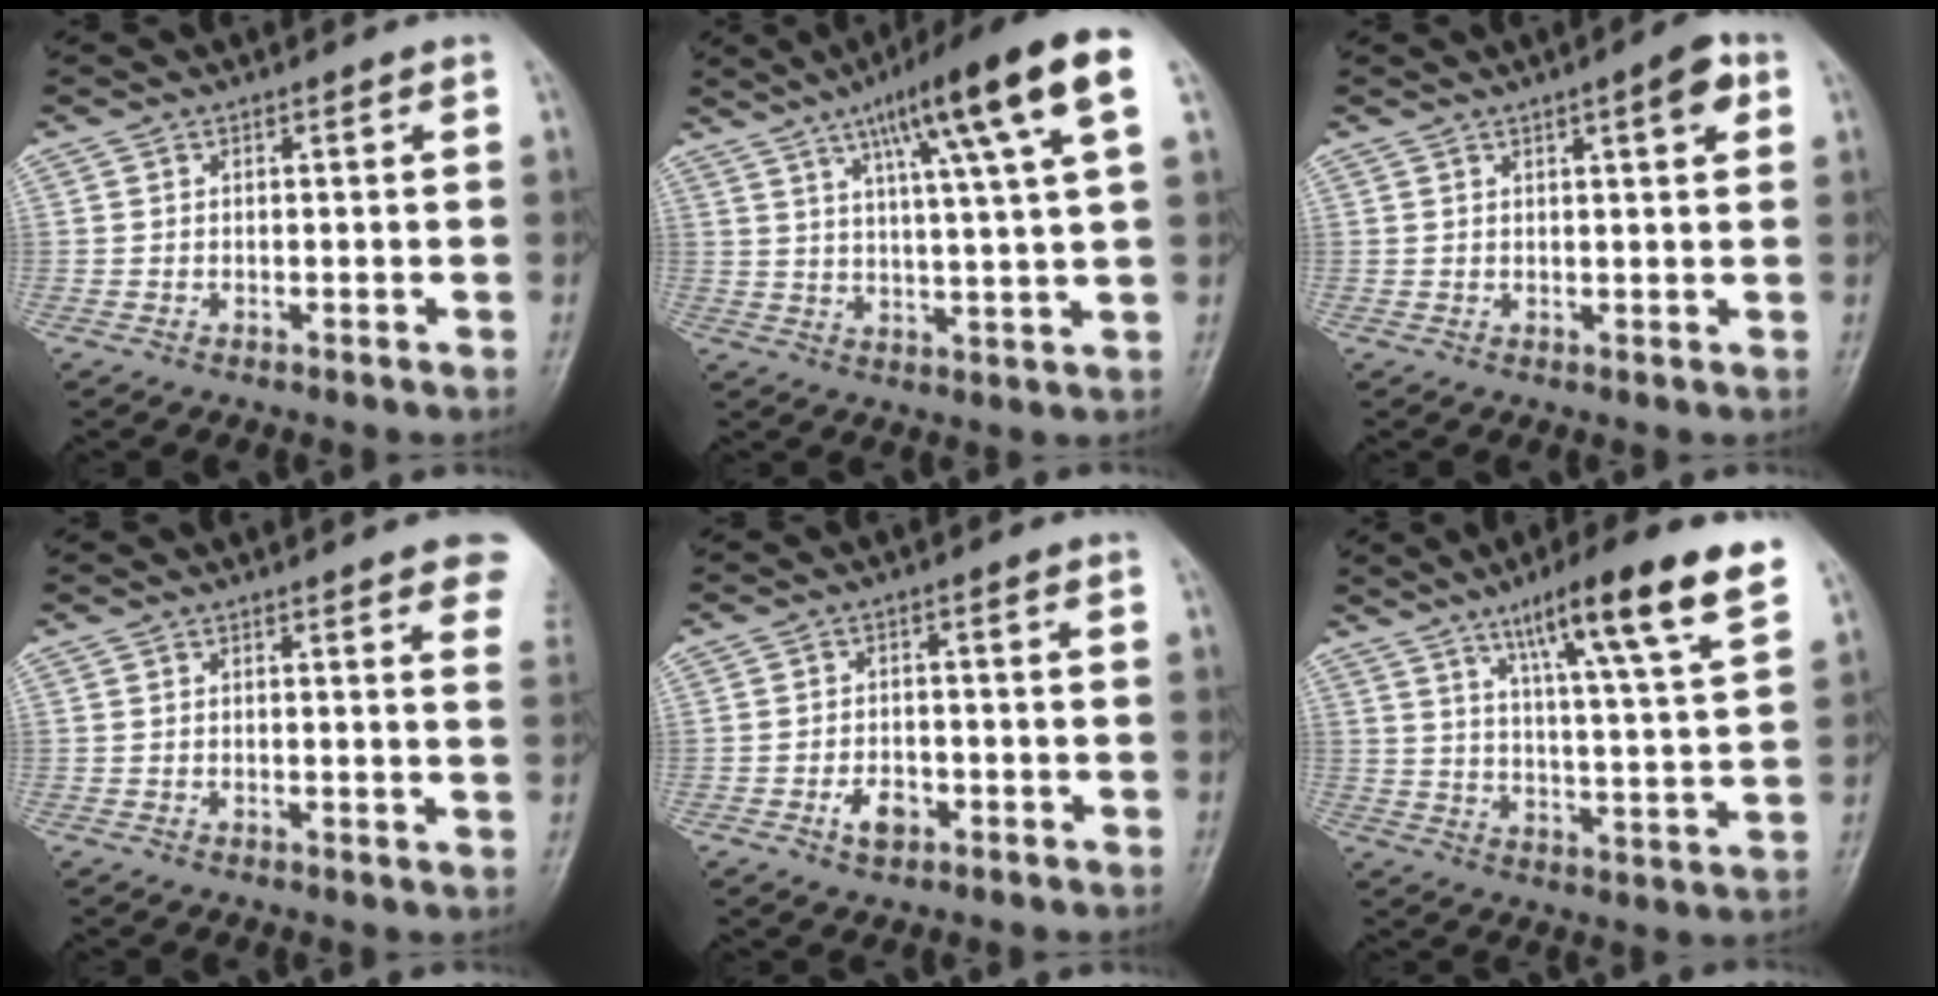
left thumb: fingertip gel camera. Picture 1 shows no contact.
{"total": 17.2, "force": [7.8, 1.6, 15.2], "torque": [-0.229, -0.004, 0.113]}
{"total": 4.8, "force": [2.1, 1.1, 4.1], "torque": [-0.051, -0.003, 0.026]}
{"total": 9.3, "force": [6.3, 2.0, 6.5], "torque": [-0.053, -0.015, 0.061]}
{"total": 4.0, "force": [-1.7, 2.5, 2.5], "torque": [-0.036, 0.011, -0.029]}
{"total": 17.8, "force": [10.9, 1.6, 14.0], "torque": [-0.201, -0.045, 0.167]}